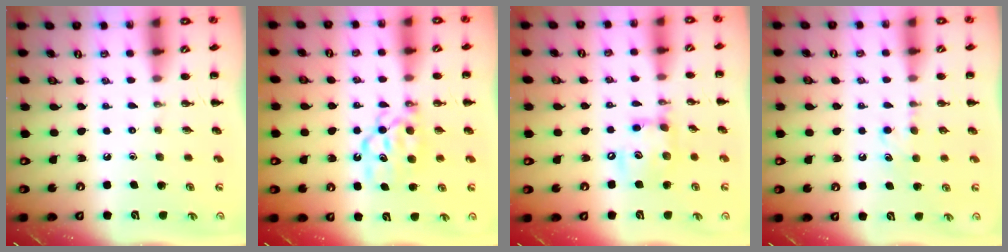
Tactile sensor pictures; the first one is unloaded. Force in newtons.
{"total": 8.5, "press": 8.4, "slide": 1.1}
{"total": 12.1, "press": 12.0, "slide": 1.8}
{"total": 5.1, "press": 4.9, "slide": 1.5}